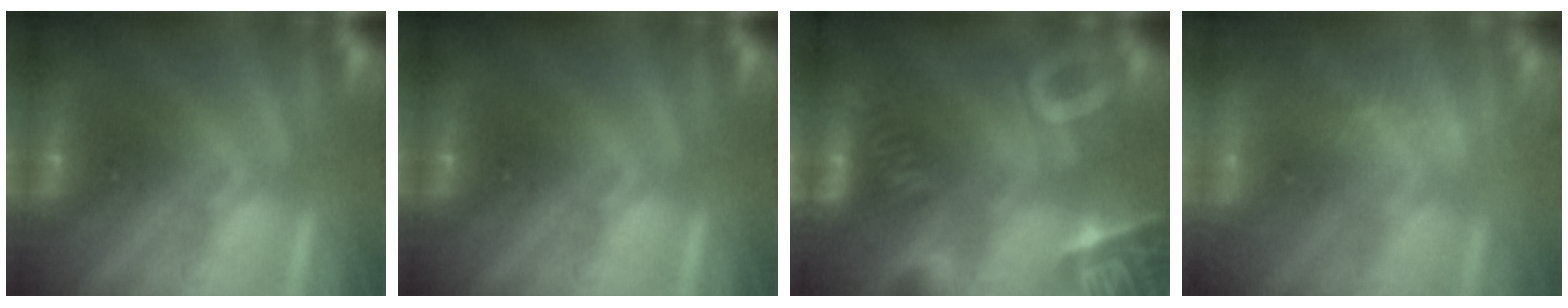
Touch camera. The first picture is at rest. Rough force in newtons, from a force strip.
{"total": 0.0}
{"total": 10.8}
{"total": 3.4}